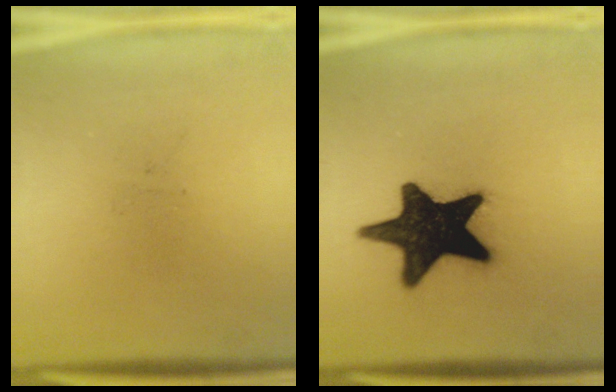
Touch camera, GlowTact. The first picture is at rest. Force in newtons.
{"total": 18.0}